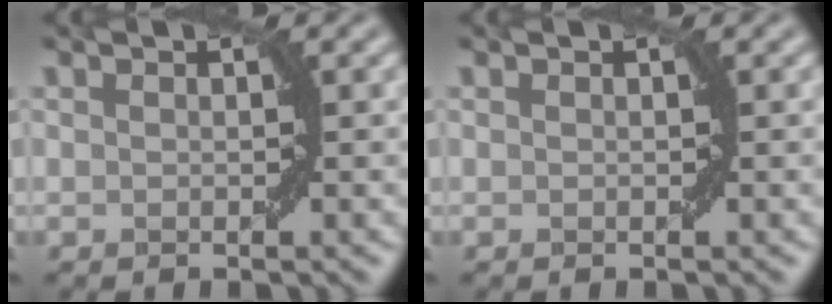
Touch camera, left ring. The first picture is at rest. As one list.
[{"total": 0.0}]